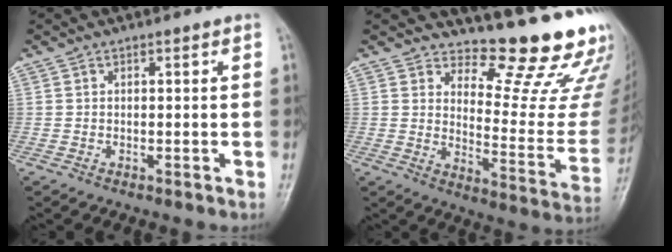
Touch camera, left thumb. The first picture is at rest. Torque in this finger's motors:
{"motor_torque": [0.63, 0.19, -0.32, -0.60, 0.08]}